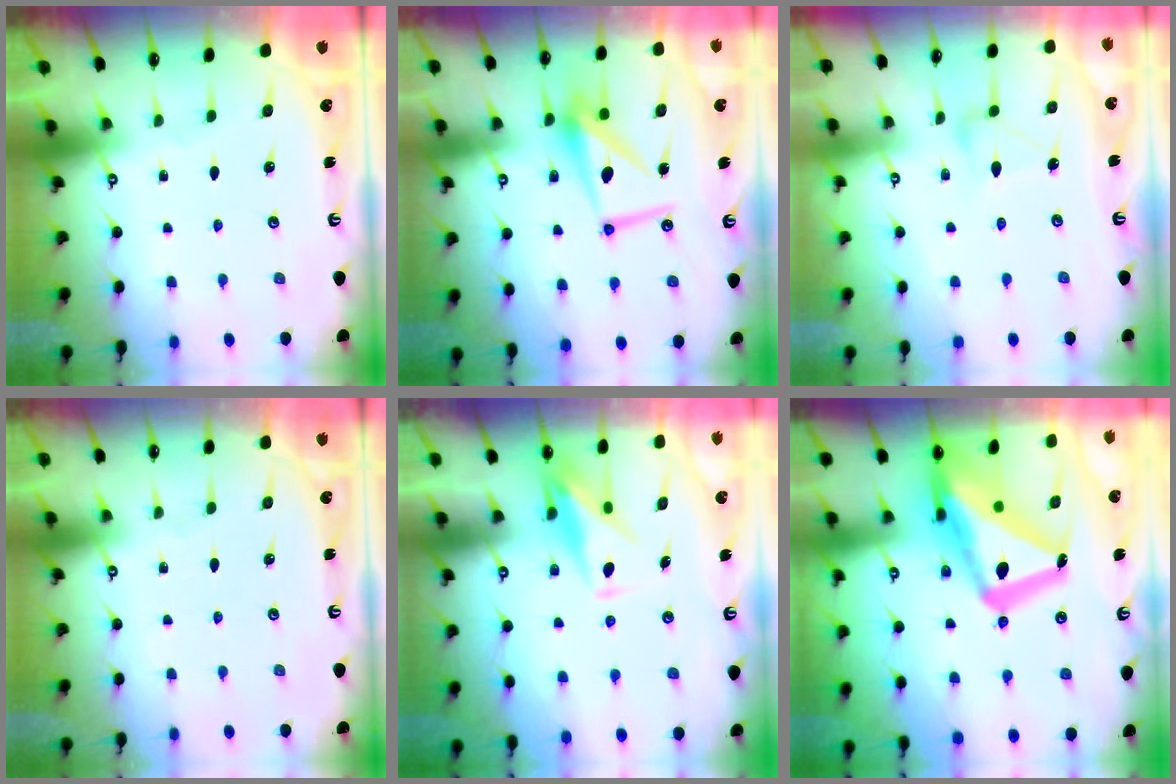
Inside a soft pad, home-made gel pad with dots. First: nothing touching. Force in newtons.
{"total": 11.2, "press": 11.1, "slide": 0.8}
{"total": 9.5, "press": 9.5, "slide": 0.4}
{"total": 0.0}
{"total": 9.8, "press": 9.8, "slide": 0.6}
{"total": 22.5, "press": 22.4, "slide": 2.0}